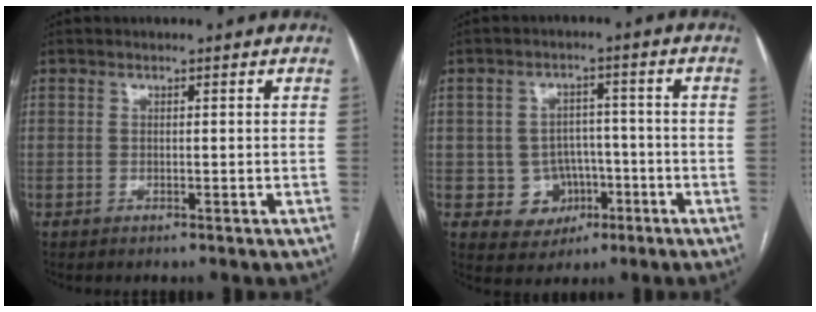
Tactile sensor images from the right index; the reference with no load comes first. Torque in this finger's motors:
{"motor_torque": [0.04, 0.08, -0.36, -0.17]}